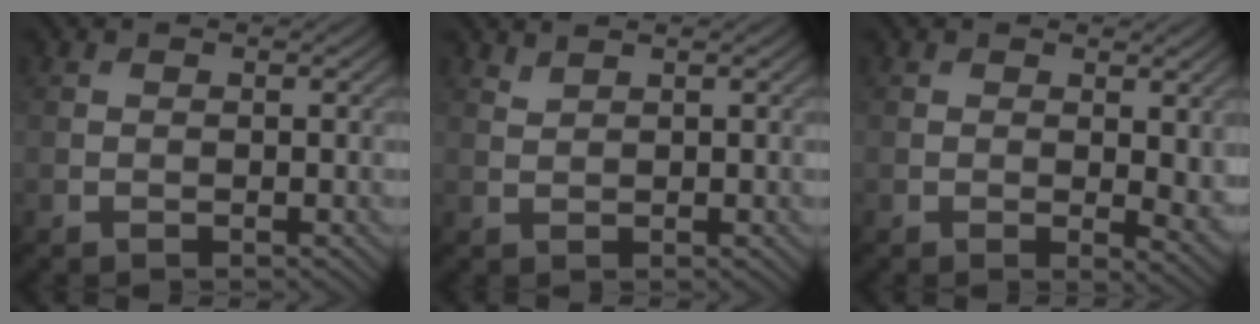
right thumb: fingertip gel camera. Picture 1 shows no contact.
{"total": 1.1, "force": [1.1, 0.0, 0.3], "torque": [-0.011, 0.003, 0.025]}
{"total": 3.8, "force": [0.7, 1.5, 3.4], "torque": [-0.049, -0.008, 0.013]}